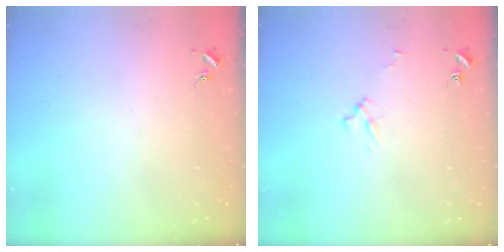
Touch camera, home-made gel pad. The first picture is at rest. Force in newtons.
{"total": 2.9, "press": 2.9, "slide": 0.4}